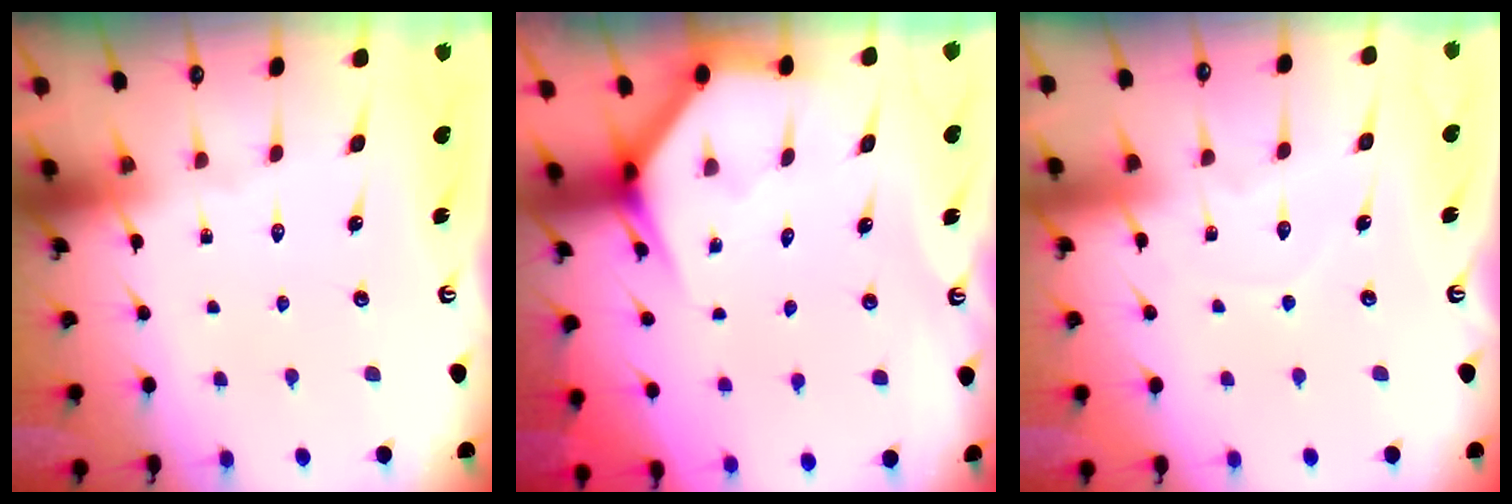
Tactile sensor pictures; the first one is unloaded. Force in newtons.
{"total": 3.5, "press": 3.5, "slide": 0.3}
{"total": 4.7, "press": 4.6, "slide": 0.2}